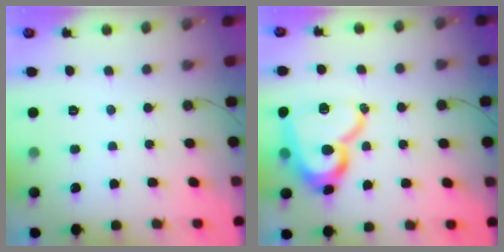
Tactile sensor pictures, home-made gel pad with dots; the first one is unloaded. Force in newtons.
{"total": 17.8, "press": 17.7, "slide": 1.7}